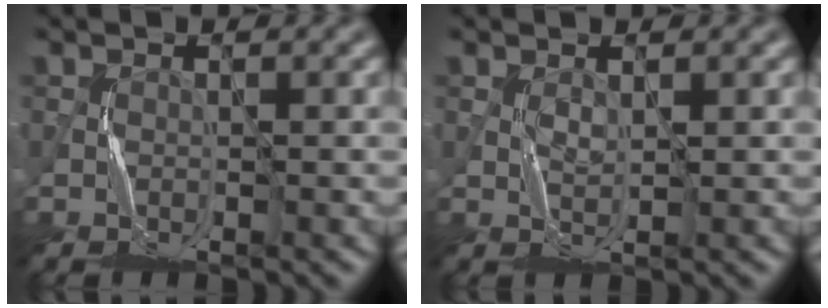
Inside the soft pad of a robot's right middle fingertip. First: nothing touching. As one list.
[{"total": 1.0, "force": [0.4, 0.4, 0.9], "torque": [-0.023, 0.000, 0.010]}]